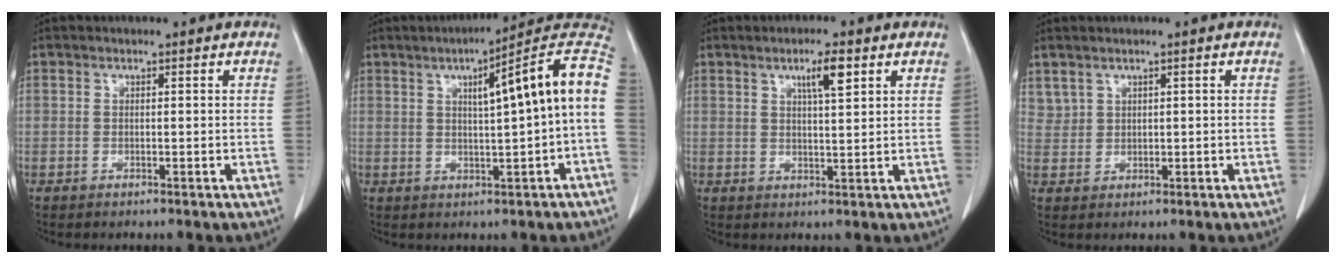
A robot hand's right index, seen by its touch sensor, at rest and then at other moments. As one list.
[{"total": 13.4, "force": [1.9, 0.1, 13.3], "torque": [-0.181, 0.032, 0.022]}, {"total": 4.5, "force": [2.3, 0.5, 3.8], "torque": [-0.063, 0.000, 0.039]}, {"total": 1.9, "force": [1.5, 1.3, 0.3], "torque": [-0.001, 0.009, 0.034]}]